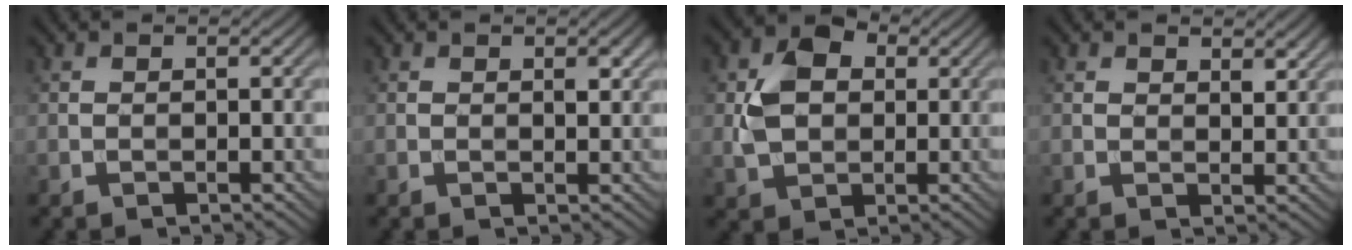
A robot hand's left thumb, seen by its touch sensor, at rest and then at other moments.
{"total": 1.1, "force": [0.5, 0.5, 0.9], "torque": [-0.013, -0.004, 0.011]}
{"total": 6.1, "force": [0.9, 4.9, 3.6], "torque": [-0.076, 0.007, 0.017]}
{"total": 2.7, "force": [1.9, 1.3, 1.3], "torque": [-0.026, -0.002, 0.036]}